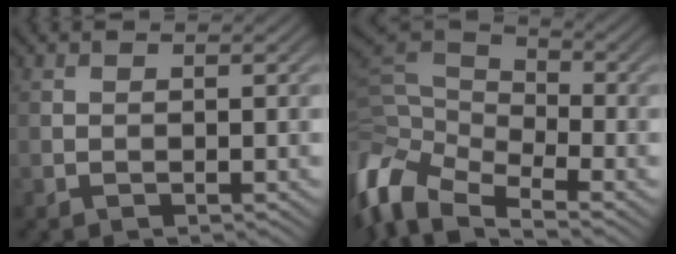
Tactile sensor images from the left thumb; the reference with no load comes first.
{"total": 11.4, "force": [-5.3, 5.5, 8.4], "torque": [-0.206, 0.002, -0.108]}